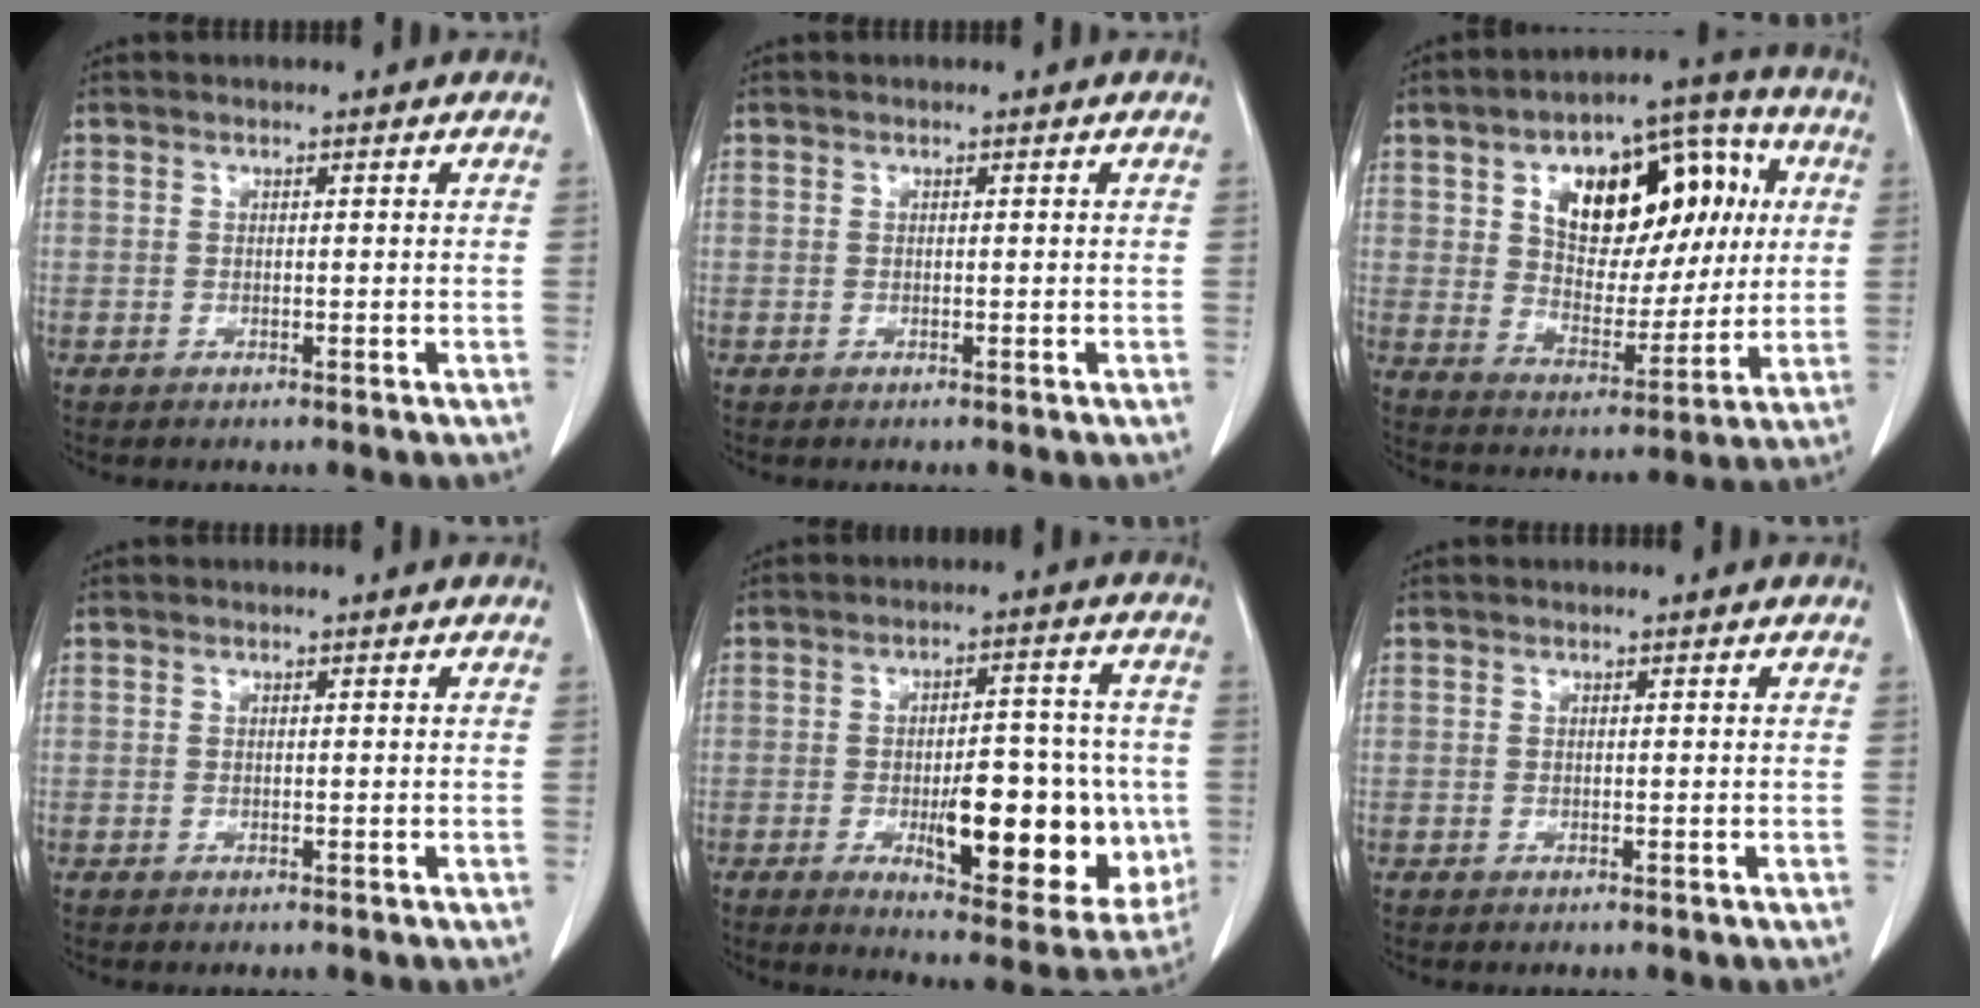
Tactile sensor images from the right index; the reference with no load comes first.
{"total": 0.0}
{"total": 19.5, "force": [5.6, 10.6, 15.4], "torque": [-0.230, 0.044, 0.090]}
{"total": 0.0}
{"total": 17.8, "force": [-3.6, 6.1, 16.3], "torque": [-0.182, 0.006, -0.030]}
{"total": 0.0}